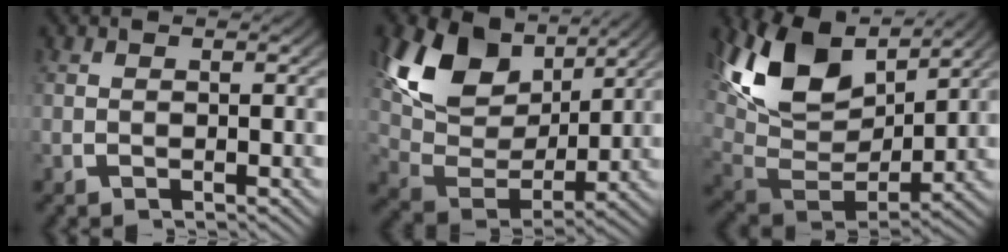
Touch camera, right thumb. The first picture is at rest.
{"total": 11.0, "force": [3.3, 7.0, 7.8], "torque": [-0.171, -0.020, 0.065]}
{"total": 12.5, "force": [3.2, 7.6, 9.4], "torque": [-0.207, -0.027, 0.067]}